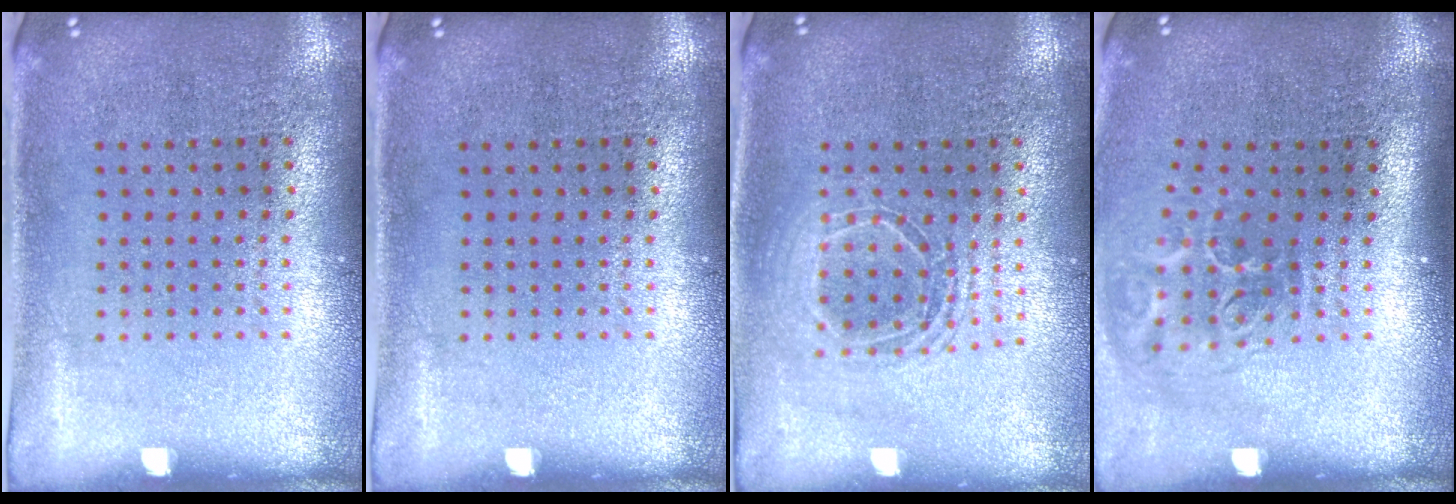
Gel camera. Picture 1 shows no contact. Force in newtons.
{"total": 0.0}
{"total": 1.6, "press": 1.4, "slide": 0.8}
{"total": 2.0, "press": 1.3, "slide": 1.5}